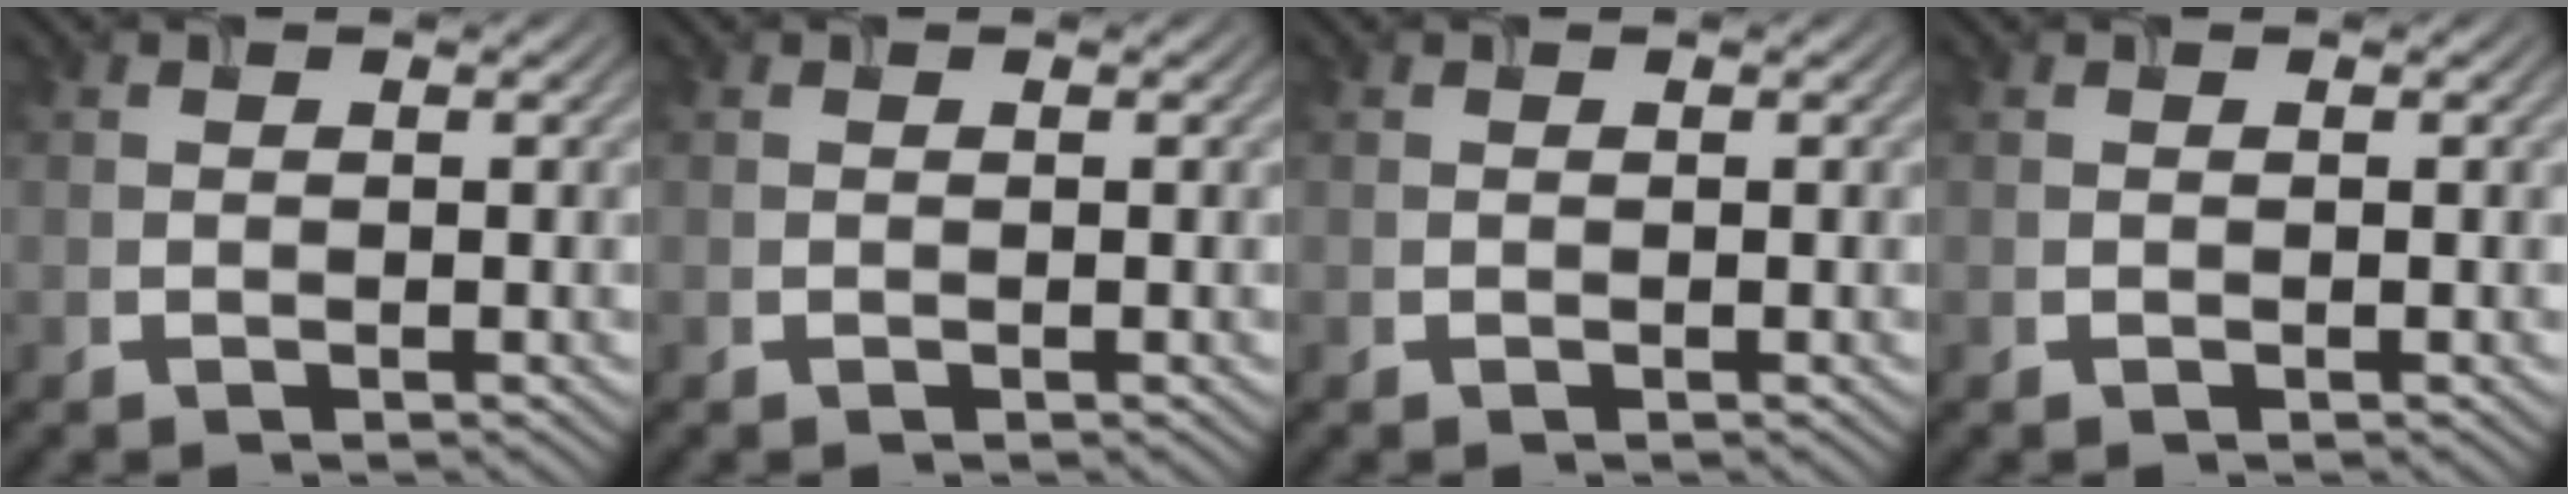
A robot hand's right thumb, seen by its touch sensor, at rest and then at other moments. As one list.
[{"total": 0.0}, {"total": 0.0}, {"total": 0.0}]